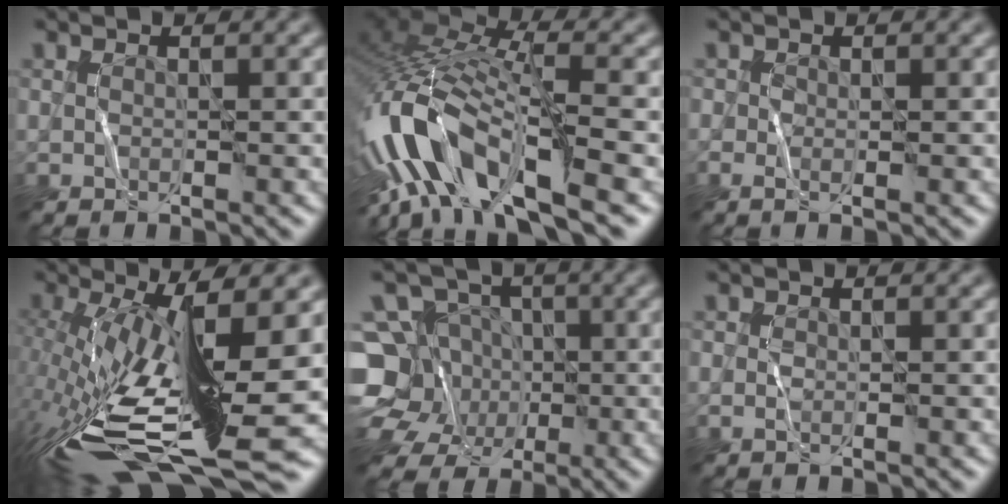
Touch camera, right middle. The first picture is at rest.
{"total": 12.5, "force": [-6.3, 5.6, 9.2], "torque": [-0.199, 0.015, -0.113]}
{"total": 0.7, "force": [-0.1, 0.5, 0.4], "torque": [-0.010, 0.000, -0.004]}
{"total": 15.4, "force": [-3.3, 4.2, 14.4], "torque": [-0.273, -0.008, -0.049]}
{"total": 10.0, "force": [-1.2, 9.6, 2.5], "torque": [-0.081, 0.024, -0.051]}
{"total": 0.0}